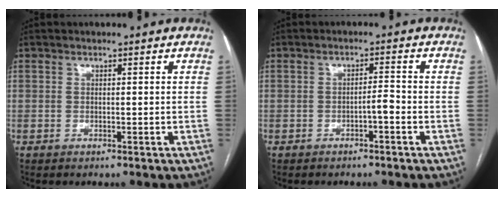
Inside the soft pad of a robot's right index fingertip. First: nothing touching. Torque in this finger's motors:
{"motor_torque": [0.16, 0.01, 0.04, 0.02]}